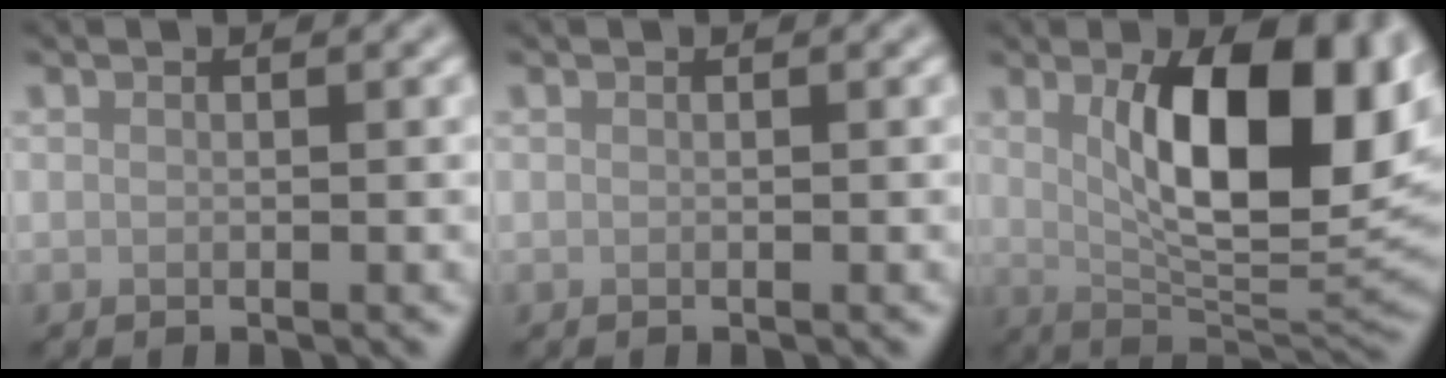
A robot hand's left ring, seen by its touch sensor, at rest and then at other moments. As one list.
[{"total": 0.0}, {"total": 12.8, "force": [2.5, 5.1, 11.5], "torque": [-0.165, 0.000, 0.044]}]